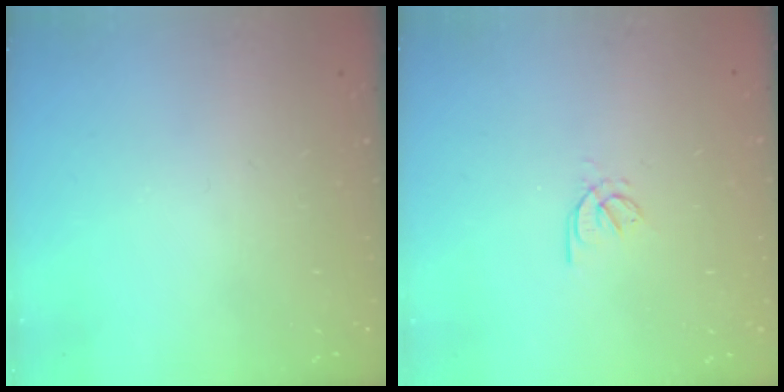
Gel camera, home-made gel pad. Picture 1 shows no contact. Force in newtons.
{"total": 1.7, "press": 1.6, "slide": 0.5}